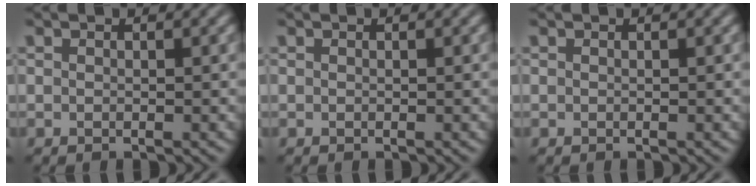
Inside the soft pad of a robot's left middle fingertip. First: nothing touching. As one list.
[{"total": 0.0}, {"total": 0.0}]